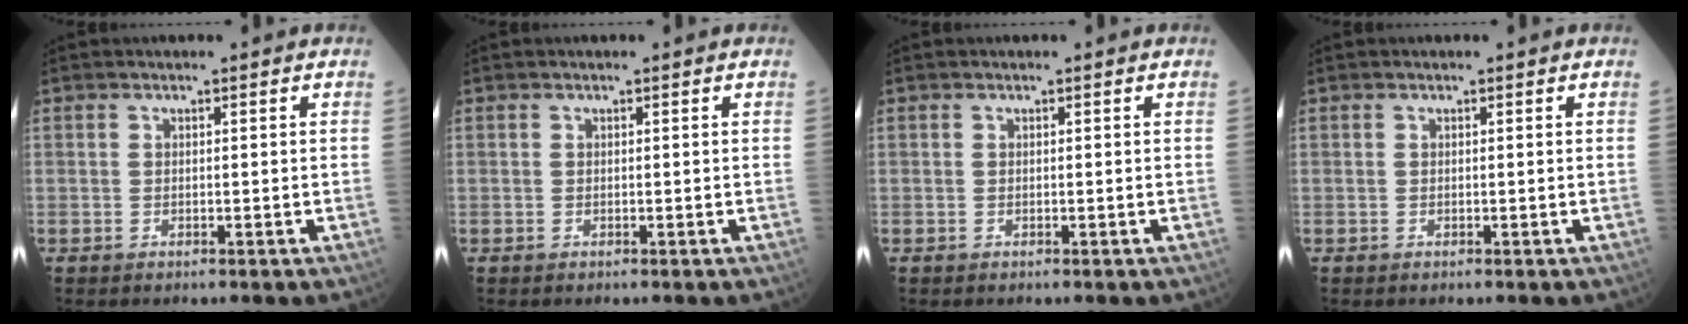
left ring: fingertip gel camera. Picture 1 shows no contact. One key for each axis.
{"total": 0.0}
{"total": 0.0}
{"total": 0.0}